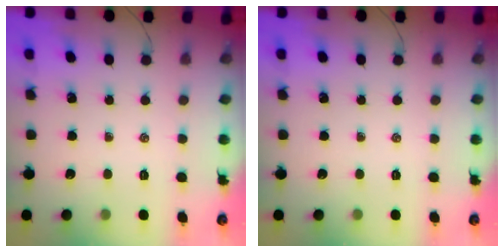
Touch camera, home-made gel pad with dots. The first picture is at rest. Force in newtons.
{"total": 0.0}